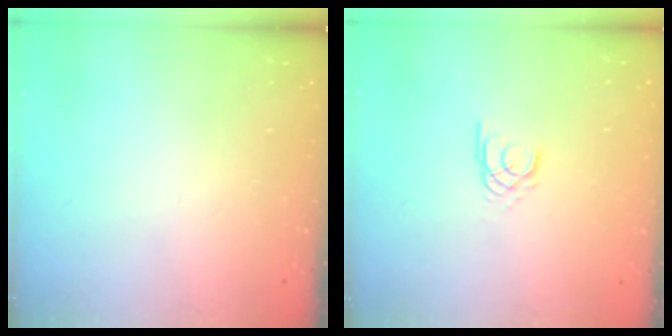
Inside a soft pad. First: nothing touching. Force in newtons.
{"total": 2.4, "press": 2.4, "slide": 0.1}